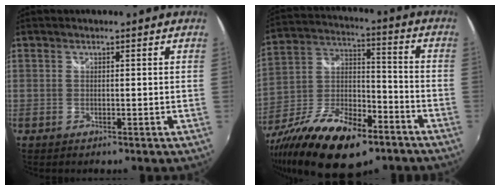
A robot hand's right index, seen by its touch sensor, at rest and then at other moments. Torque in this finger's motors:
{"motor_torque": [1.12, -1.01, 0.50, 0.13]}